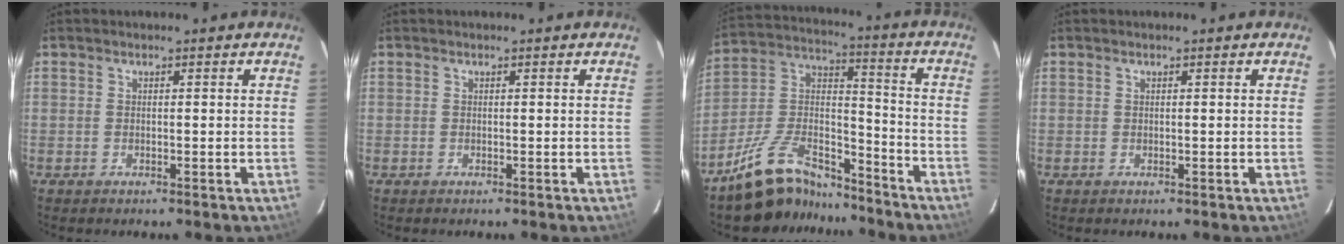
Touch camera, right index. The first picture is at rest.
{"total": 0.0}
{"total": 16.2, "force": [-13.0, 6.6, 7.2], "torque": [-0.156, 0.040, -0.217]}
{"total": 0.0}